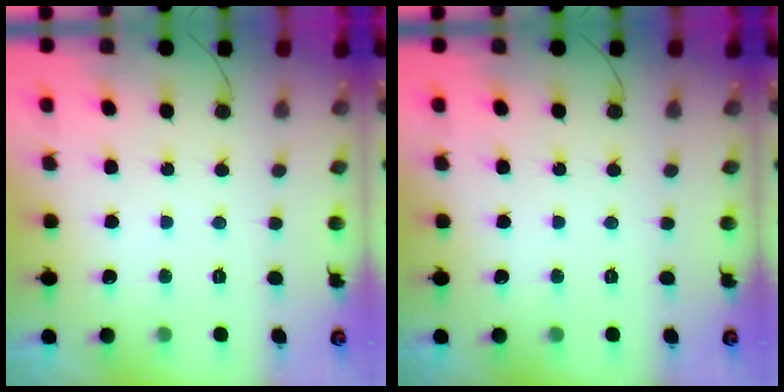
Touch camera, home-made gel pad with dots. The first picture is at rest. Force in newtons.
{"total": 0.0}